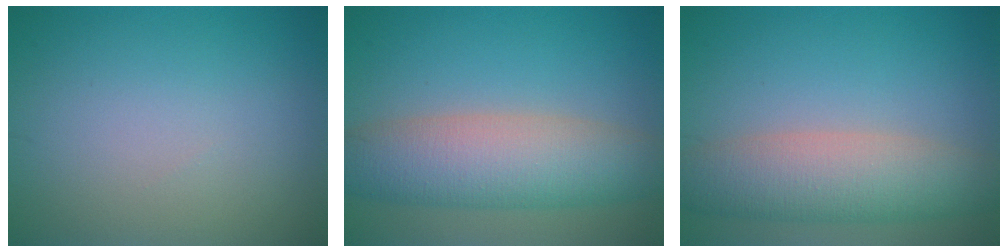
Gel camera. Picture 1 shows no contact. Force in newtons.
{"total": 7.6, "press": 7.6, "slide": 0.5}
{"total": 6.5, "press": 6.5, "slide": 0.2}